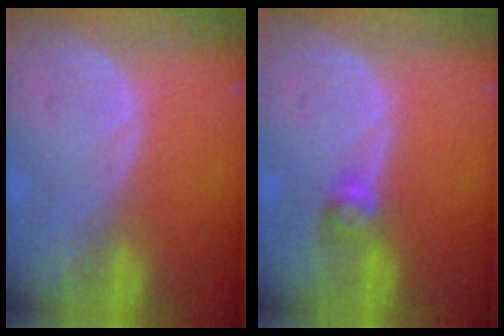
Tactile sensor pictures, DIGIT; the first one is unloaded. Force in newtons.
{"total": 2.7, "press": 2.5, "slide": 0.9}